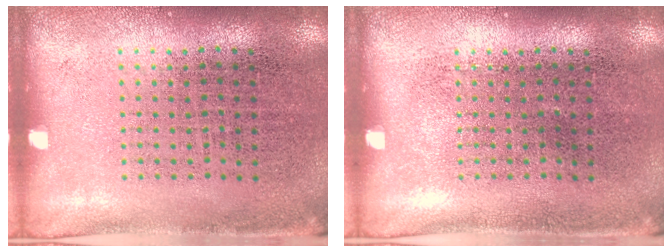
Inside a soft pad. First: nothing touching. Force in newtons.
{"total": 0.0}